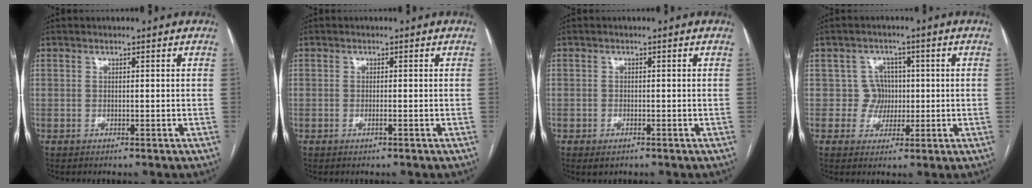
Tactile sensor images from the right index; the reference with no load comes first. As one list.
[{"total": 0.9, "force": [-0.4, 0.0, 0.8], "torque": [-0.019, -0.001, -0.006]}, {"total": 1.6, "force": [-0.9, 0.9, 0.9], "torque": [-0.015, 0.001, -0.007]}, {"total": 3.8, "force": [0.1, 3.8, 0.2], "torque": [0.009, 0.015, 0.004]}]